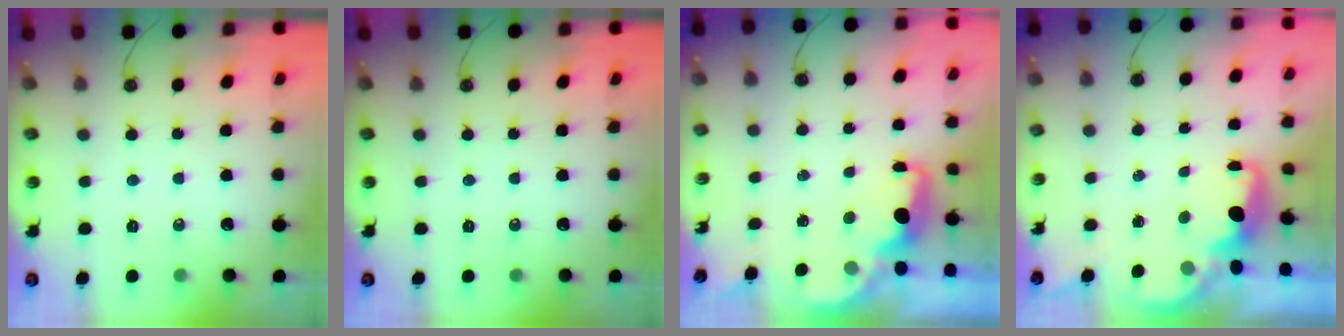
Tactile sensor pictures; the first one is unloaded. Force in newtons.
{"total": 0.0}
{"total": 1.7, "press": 1.6, "slide": 0.5}
{"total": 1.6, "press": 1.4, "slide": 0.7}